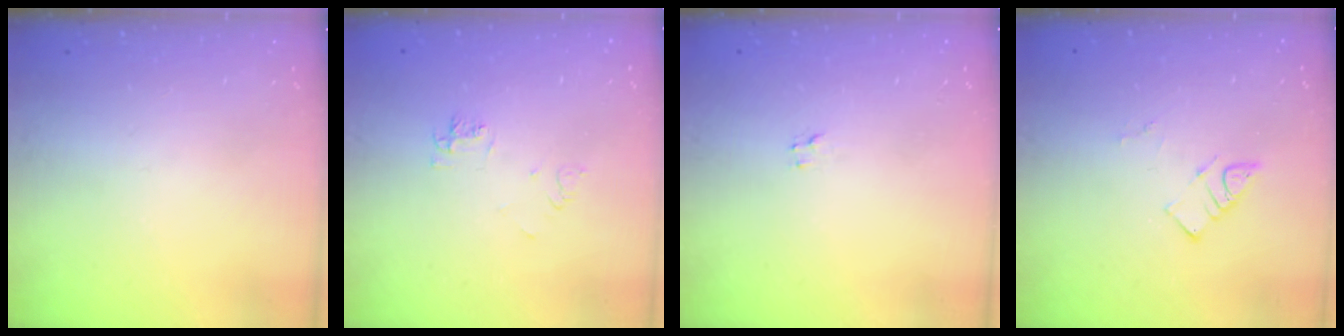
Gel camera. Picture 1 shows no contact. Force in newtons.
{"total": 6.1, "press": 6.0, "slide": 0.7}
{"total": 2.0, "press": 2.0, "slide": 0.2}
{"total": 3.2, "press": 3.2, "slide": 0.2}